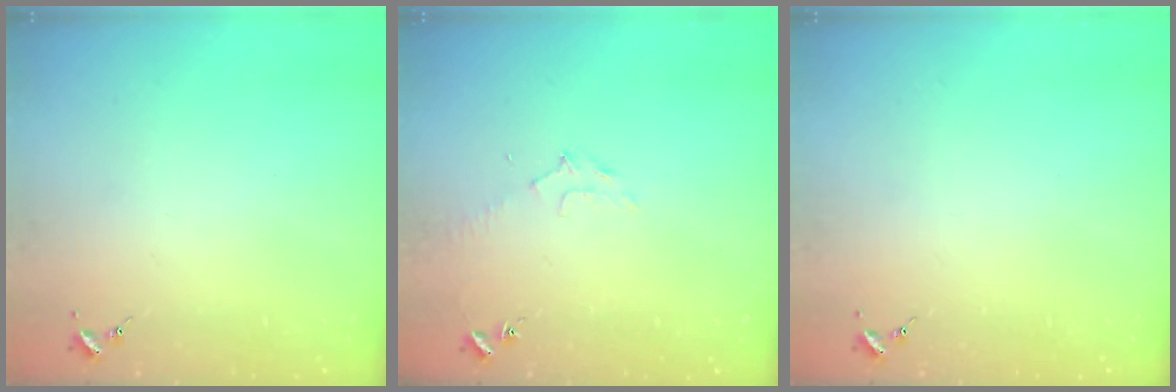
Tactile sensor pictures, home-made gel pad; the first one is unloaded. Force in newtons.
{"total": 6.6, "press": 6.6, "slide": 0.8}
{"total": 0.0}